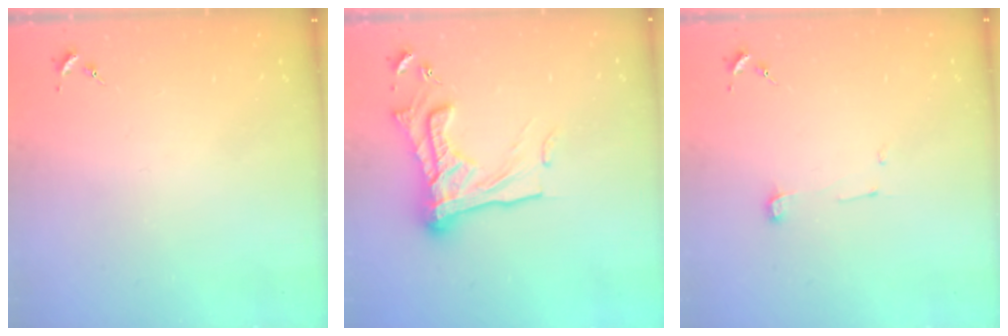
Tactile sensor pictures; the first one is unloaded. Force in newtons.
{"total": 20.7, "press": 20.6, "slide": 2.0}
{"total": 4.9, "press": 4.9, "slide": 0.2}